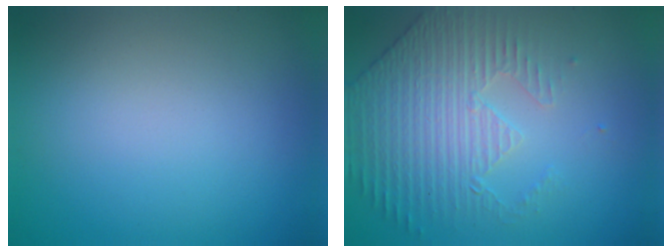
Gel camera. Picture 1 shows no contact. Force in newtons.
{"total": 4.5, "press": 3.6, "slide": 2.8}